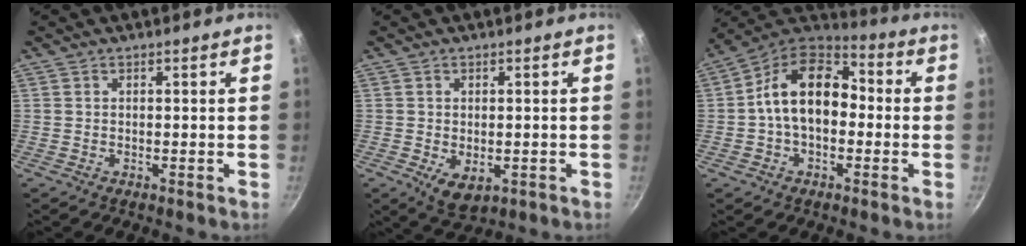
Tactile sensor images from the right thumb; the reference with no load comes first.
{"total": 5.3, "force": [-1.0, 3.5, 3.9], "torque": [-0.057, -0.012, -0.006]}
{"total": 15.5, "force": [-0.2, 10.4, 11.4], "torque": [-0.156, 0.044, -0.027]}